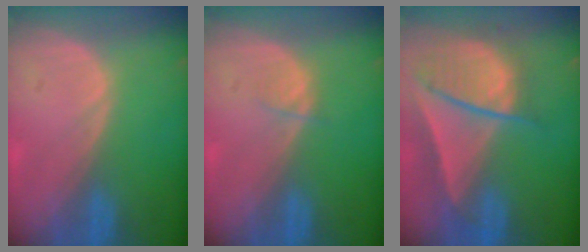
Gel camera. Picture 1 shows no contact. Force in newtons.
{"total": 1.2, "press": 1.2, "slide": 0.2}
{"total": 9.4, "press": 8.1, "slide": 4.7}